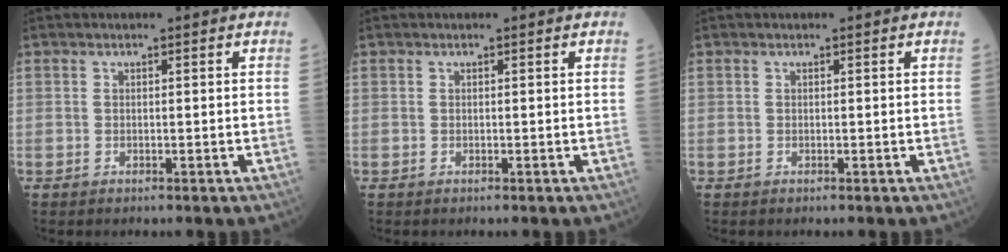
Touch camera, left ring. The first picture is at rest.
{"total": 0.0}
{"total": 0.0}